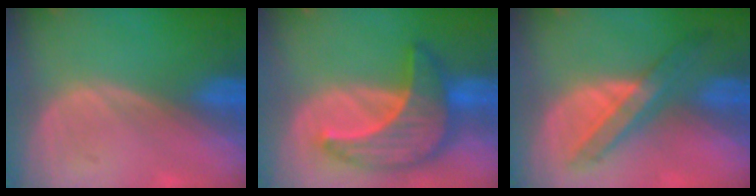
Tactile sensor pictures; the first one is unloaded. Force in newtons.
{"total": 10.0, "press": 10.0, "slide": 0.7}
{"total": 6.9, "press": 6.4, "slide": 2.5}